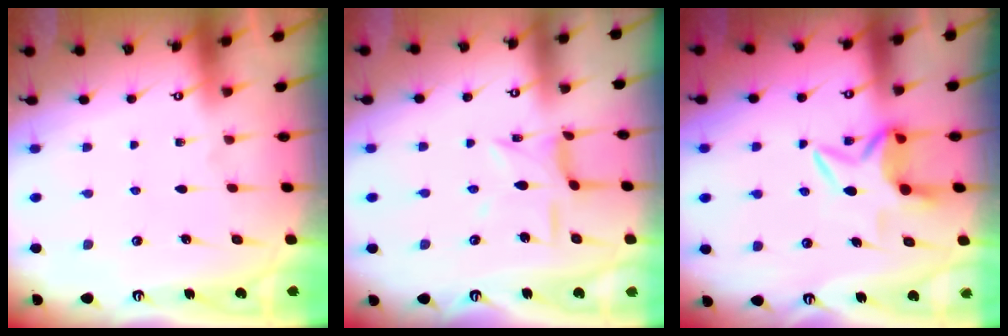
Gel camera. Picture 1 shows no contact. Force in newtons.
{"total": 6.7, "press": 6.7, "slide": 0.3}
{"total": 7.6, "press": 7.5, "slide": 1.0}